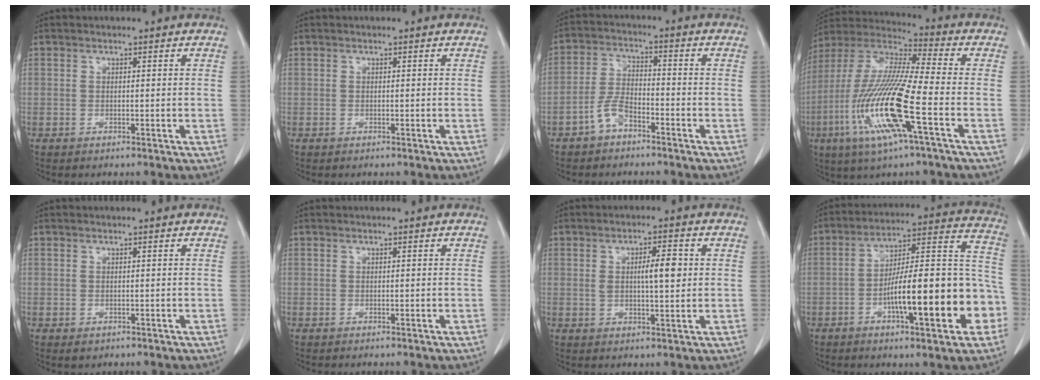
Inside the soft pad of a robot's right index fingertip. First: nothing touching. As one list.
[{"total": 0.0}, {"total": 4.9, "force": [-3.1, 2.4, 2.9], "torque": [-0.064, 0.012, -0.059]}, {"total": 18.2, "force": [-5.9, 1.2, 17.1], "torque": [-0.364, -0.021, -0.118]}, {"total": 0.8, "force": [-0.3, 0.7, 0.3], "torque": [-0.007, 0.001, 0.002]}, {"total": 0.0}, {"total": 5.5, "force": [0.9, 1.4, 5.2], "torque": [-0.087, 0.006, 0.017]}, {"total": 19.6, "force": [-6.2, 4.0, 18.1], "torque": [-0.238, 0.033, -0.086]}]